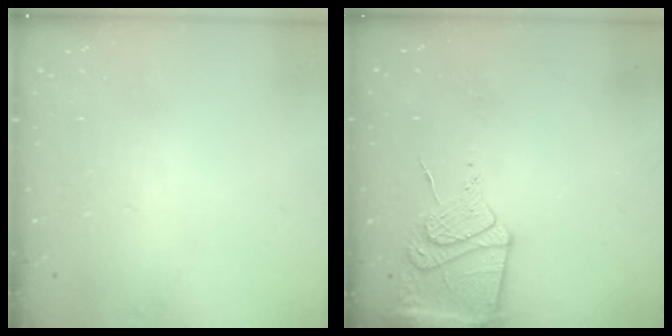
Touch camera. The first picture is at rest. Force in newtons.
{"total": 13.2, "press": 13.1, "slide": 1.7}